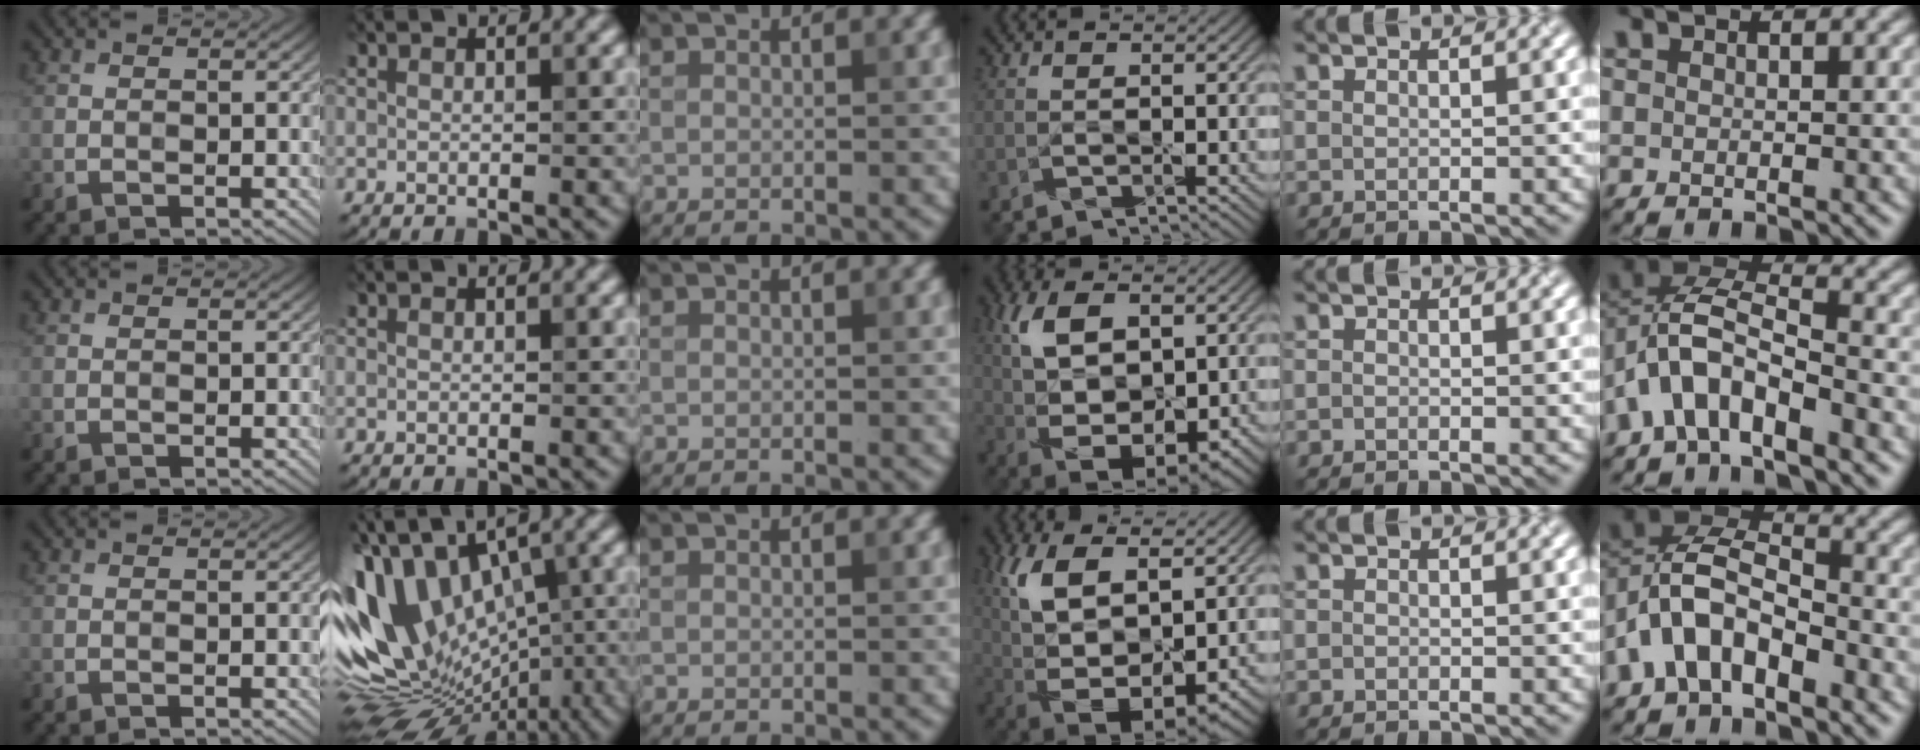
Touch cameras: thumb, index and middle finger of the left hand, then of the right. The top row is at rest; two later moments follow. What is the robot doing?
{"motion": "wipe", "object": "whiteboard"}